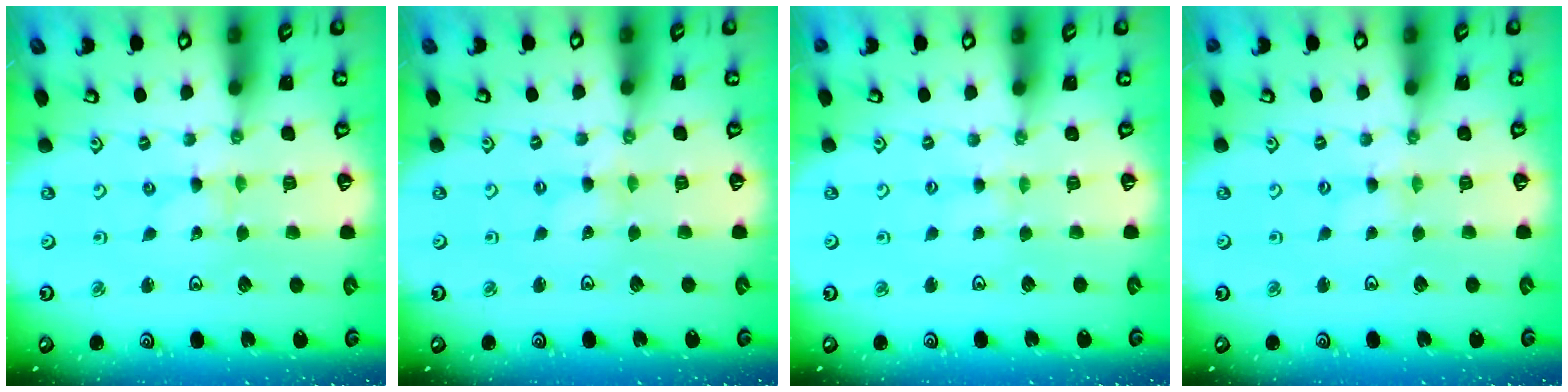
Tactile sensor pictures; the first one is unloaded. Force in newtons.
{"total": 0.0}
{"total": 2.6, "press": 2.6, "slide": 0.4}
{"total": 0.6, "press": 0.6, "slide": 0.2}